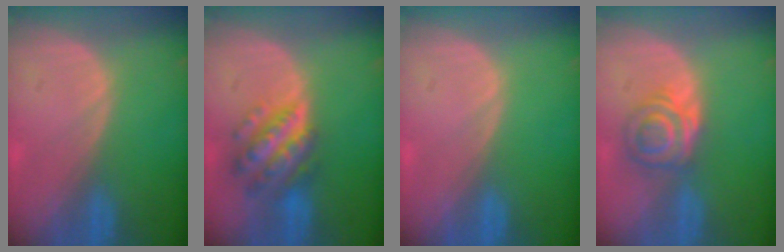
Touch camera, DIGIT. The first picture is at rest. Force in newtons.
{"total": 7.7, "press": 7.7, "slide": 0.4}
{"total": 0.0}
{"total": 5.6, "press": 5.3, "slide": 1.8}